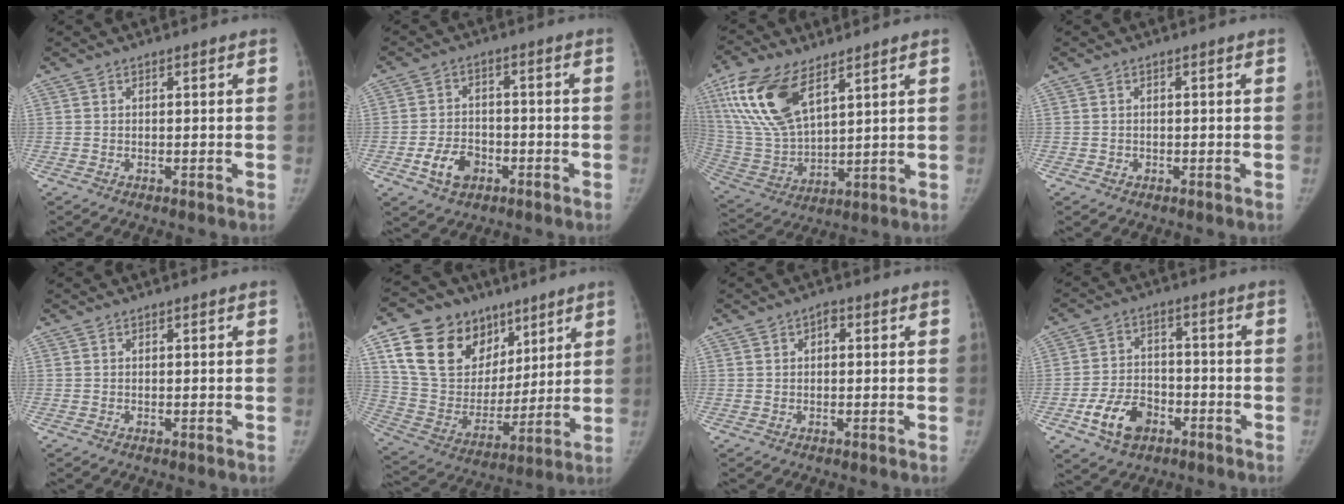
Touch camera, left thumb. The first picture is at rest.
{"total": 6.9, "force": [-3.1, 4.8, 3.8], "torque": [-0.054, 0.019, -0.051]}
{"total": 17.2, "force": [8.8, 8.0, 12.3], "torque": [-0.247, -0.027, 0.182]}
{"total": 0.9, "force": [-0.3, 0.8, 0.2], "torque": [0.004, 0.004, -0.006]}
{"total": 0.0}
{"total": 22.8, "force": [11.5, 16.2, 11.1], "torque": [-0.161, -0.019, 0.214]}
{"total": 1.9, "force": [0.3, 1.4, 1.2], "torque": [-0.007, 0.006, -0.001]}
{"total": 9.9, "force": [-4.7, 6.7, 5.6], "torque": [-0.084, 0.025, -0.079]}